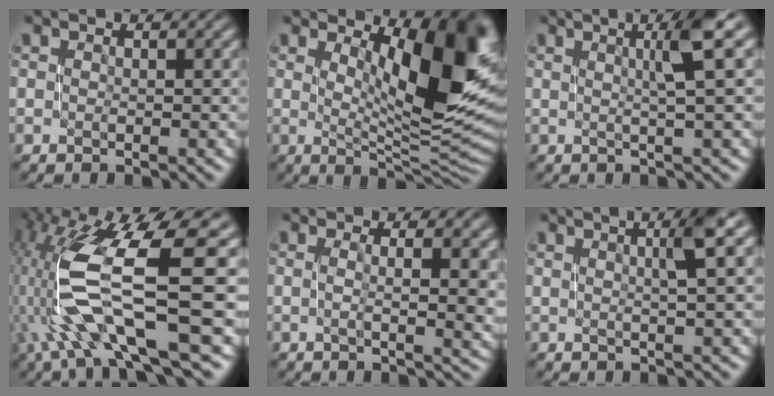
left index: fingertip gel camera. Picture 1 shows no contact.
{"total": 11.3, "force": [3.3, 3.6, 10.2], "torque": [-0.129, -0.010, 0.063]}
{"total": 4.1, "force": [1.1, 0.2, 3.9], "torque": [-0.064, 0.007, 0.023]}
{"total": 12.1, "force": [-1.7, 3.6, 11.4], "torque": [-0.243, -0.013, -0.017]}
{"total": 5.4, "force": [0.6, 1.9, 4.9], "torque": [-0.054, -0.001, 0.008]}
{"total": 3.3, "force": [0.9, 0.1, 3.2], "torque": [-0.048, 0.005, 0.018]}